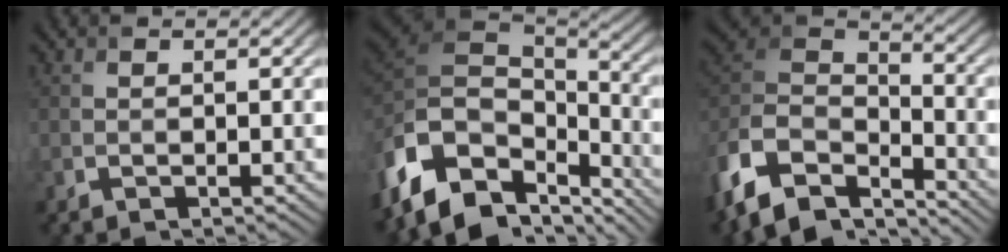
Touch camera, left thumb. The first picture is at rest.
{"total": 14.2, "force": [-5.7, 8.8, 9.5], "torque": [-0.238, -0.030, -0.069]}
{"total": 11.9, "force": [-6.2, 7.2, 7.2], "torque": [-0.195, 0.003, -0.104]}